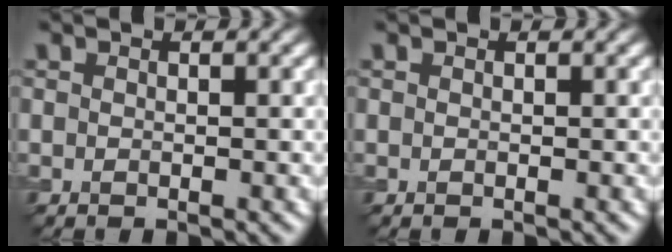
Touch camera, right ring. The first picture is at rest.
{"total": 0.0}